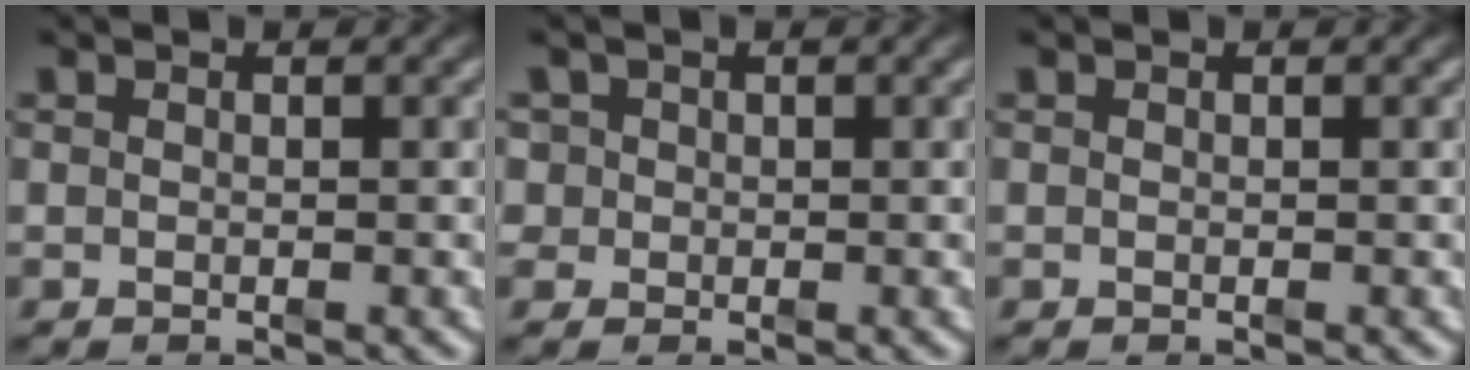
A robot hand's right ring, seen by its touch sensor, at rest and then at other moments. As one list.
[{"total": 3.6, "force": [0.0, 3.4, 1.2], "torque": [-0.036, -0.012, 0.000]}, {"total": 0.0}]